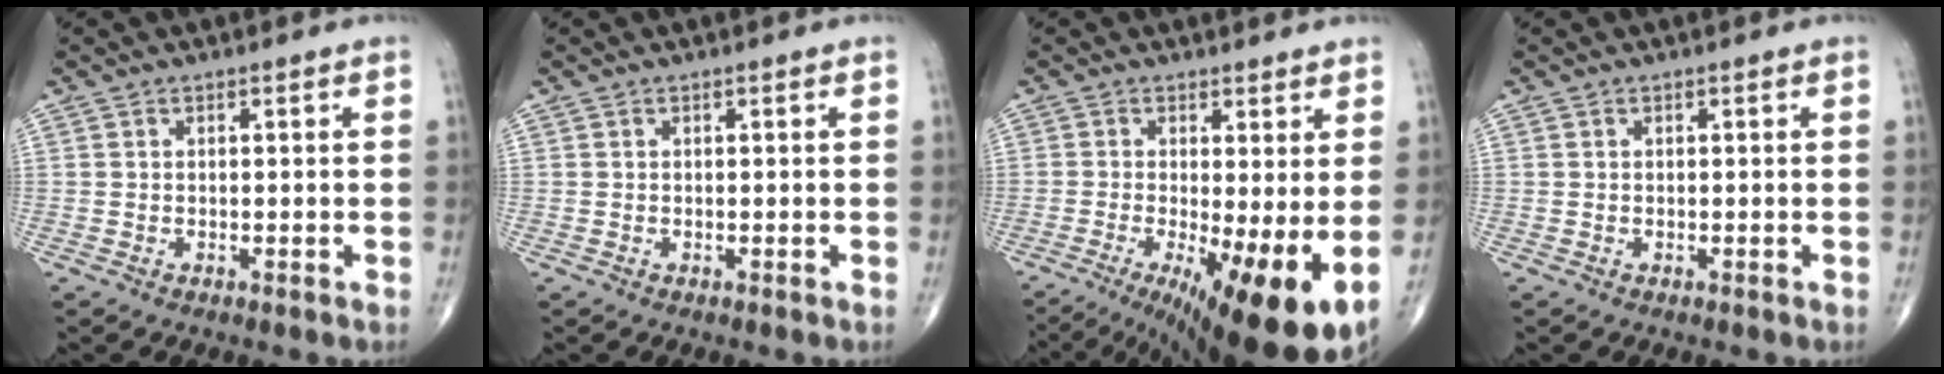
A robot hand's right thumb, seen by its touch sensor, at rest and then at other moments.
{"total": 0.0}
{"total": 12.8, "force": [-3.1, 2.8, 12.1], "torque": [-0.174, -0.018, -0.037]}
{"total": 0.0}